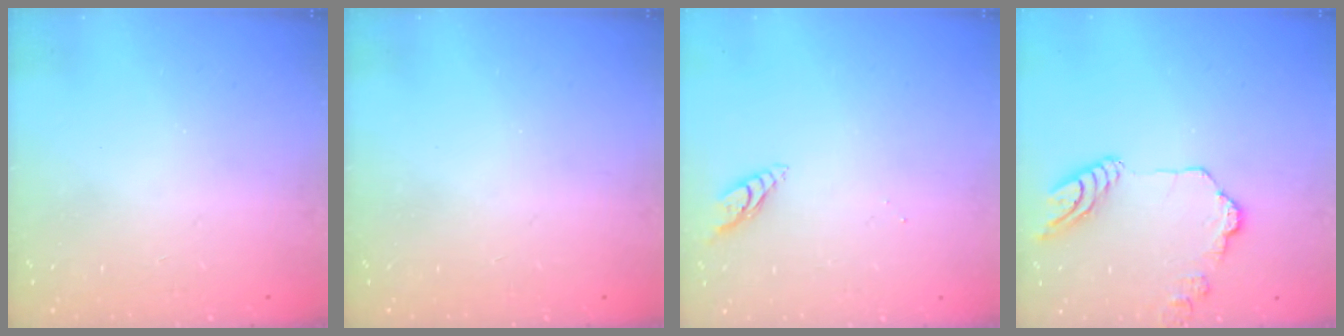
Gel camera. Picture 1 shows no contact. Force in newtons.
{"total": 0.0}
{"total": 5.0, "press": 5.0, "slide": 0.4}
{"total": 13.1, "press": 13.1, "slide": 1.3}